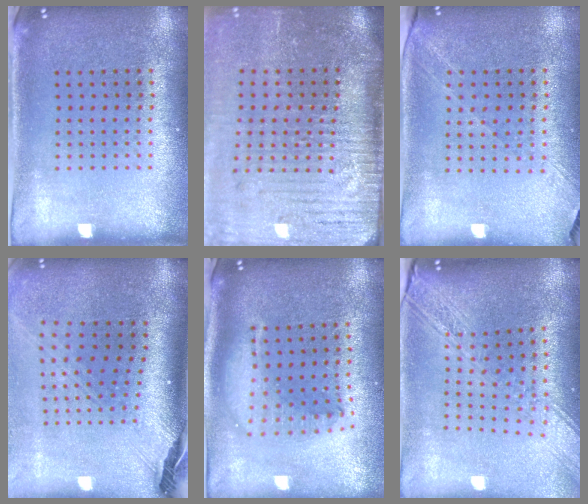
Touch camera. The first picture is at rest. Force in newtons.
{"total": 5.1, "press": 4.3, "slide": 2.8}
{"total": 1.5, "press": 1.3, "slide": 0.8}
{"total": 2.9, "press": 2.0, "slide": 2.0}
{"total": 2.1, "press": 1.7, "slide": 1.3}
{"total": 2.8, "press": 2.2, "slide": 1.7}